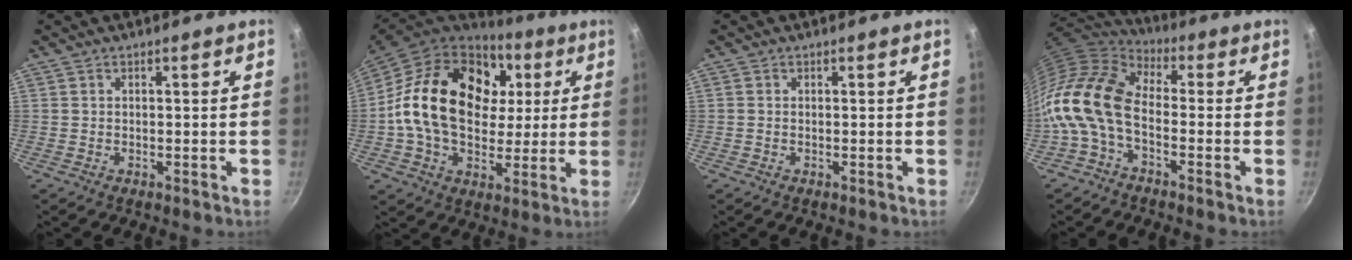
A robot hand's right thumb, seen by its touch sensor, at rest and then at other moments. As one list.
[{"total": 24.4, "force": [4.4, 17.2, 16.8], "torque": [-0.267, 0.011, 0.069]}, {"total": 0.0}, {"total": 14.8, "force": [-3.4, 8.7, 11.5], "torque": [-0.217, 0.035, -0.090]}]